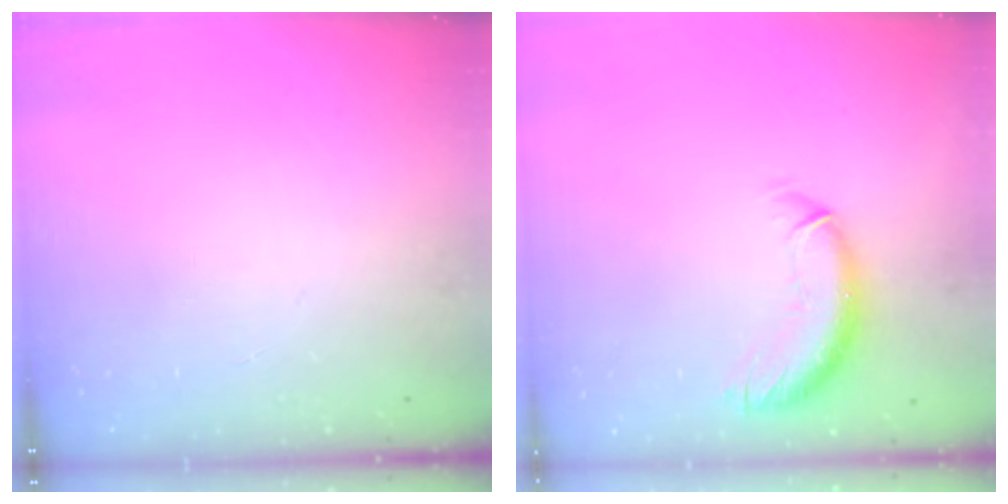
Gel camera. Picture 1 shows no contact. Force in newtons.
{"total": 10.3, "press": 10.2, "slide": 1.4}